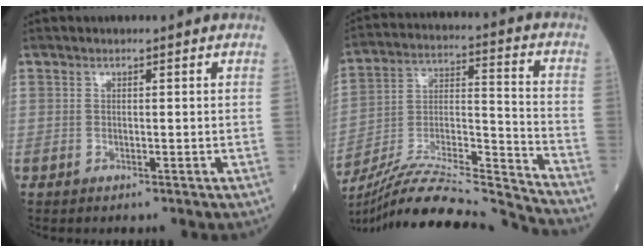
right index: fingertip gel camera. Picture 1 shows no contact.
{"total": 22.8, "force": [-21.5, -1.0, 7.5], "torque": [-0.149, -0.008, -0.355]}